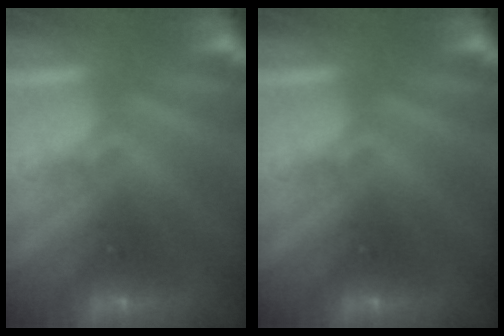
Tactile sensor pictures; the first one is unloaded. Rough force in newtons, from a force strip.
{"total": 0.0}